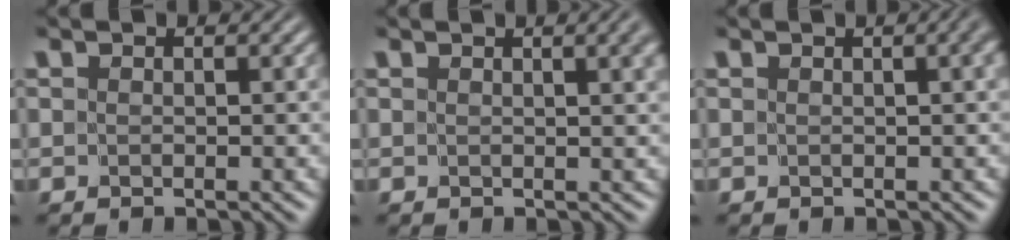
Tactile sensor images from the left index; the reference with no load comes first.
{"total": 3.5, "force": [1.5, 1.2, 2.9], "torque": [-0.016, 0.009, 0.005]}
{"total": 2.2, "force": [0.7, 0.7, 2.0], "torque": [-0.013, 0.006, 0.003]}